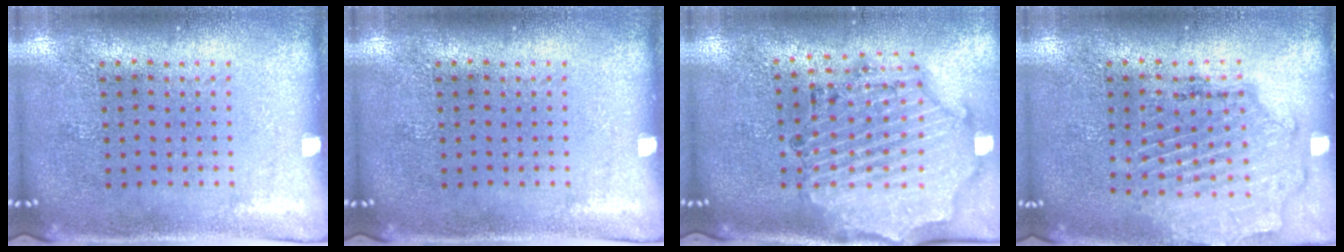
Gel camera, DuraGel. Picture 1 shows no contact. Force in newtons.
{"total": 0.0}
{"total": 2.1, "press": 2.0, "slide": 0.4}
{"total": 1.6, "press": 1.6, "slide": 0.4}